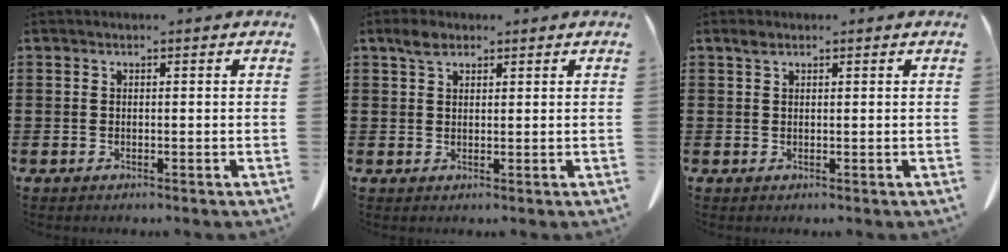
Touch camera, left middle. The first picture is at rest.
{"total": 2.6, "force": [1.7, 1.3, 1.4], "torque": [-0.032, 0.005, 0.032]}
{"total": 1.1, "force": [0.6, 0.6, 0.6], "torque": [-0.016, 0.002, 0.012]}